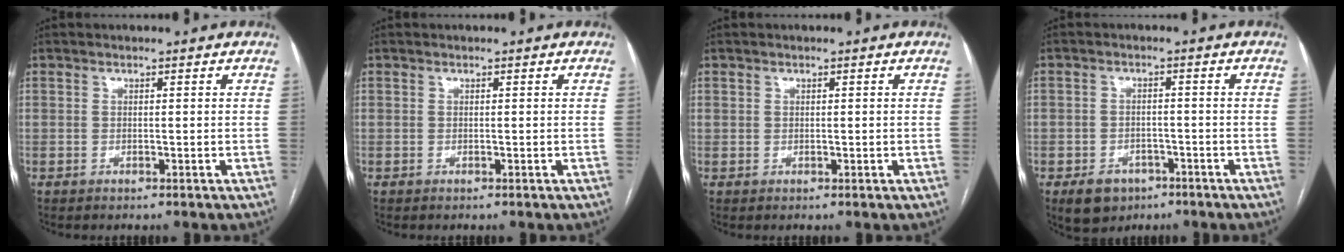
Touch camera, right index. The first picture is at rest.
{"total": 0.0}
{"total": 0.7, "force": [0.3, 0.6, 0.0], "torque": [0.006, 0.004, 0.004]}
{"total": 5.2, "force": [-3.0, 3.9, 1.8], "torque": [-0.030, 0.004, -0.038]}